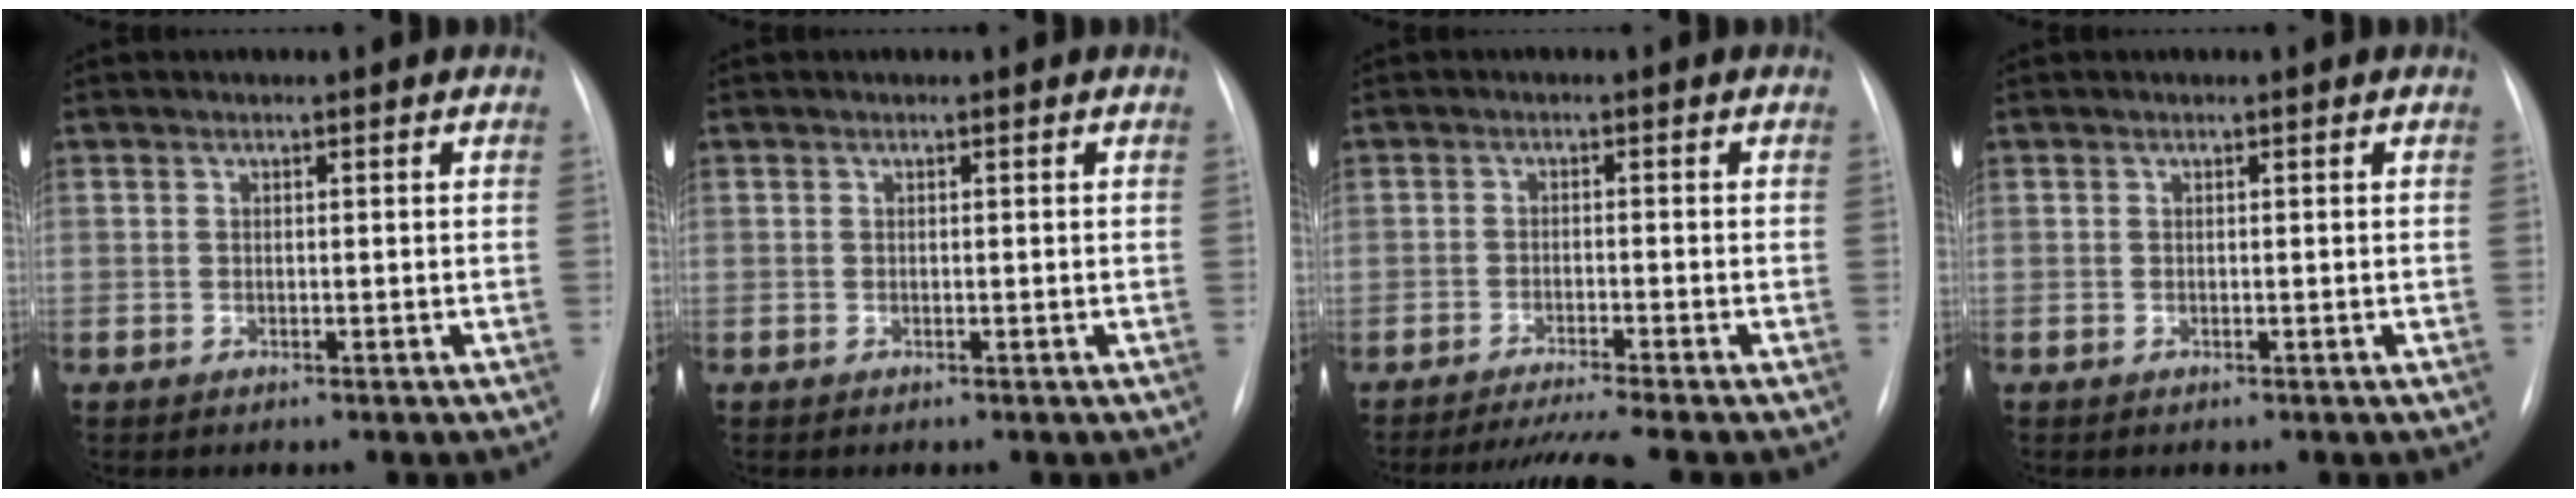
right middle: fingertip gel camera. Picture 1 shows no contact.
{"total": 0.0}
{"total": 6.2, "force": [-5.4, -1.8, 2.6], "torque": [-0.039, -0.019, -0.086]}
{"total": 0.0}